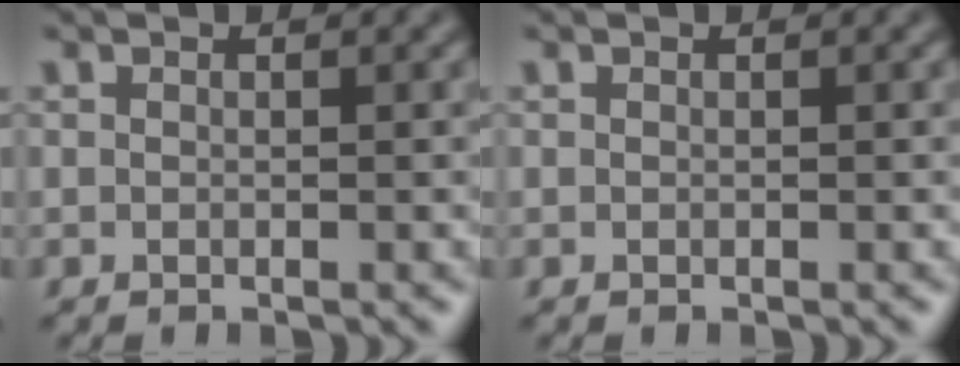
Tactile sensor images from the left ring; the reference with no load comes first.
{"total": 0.0}